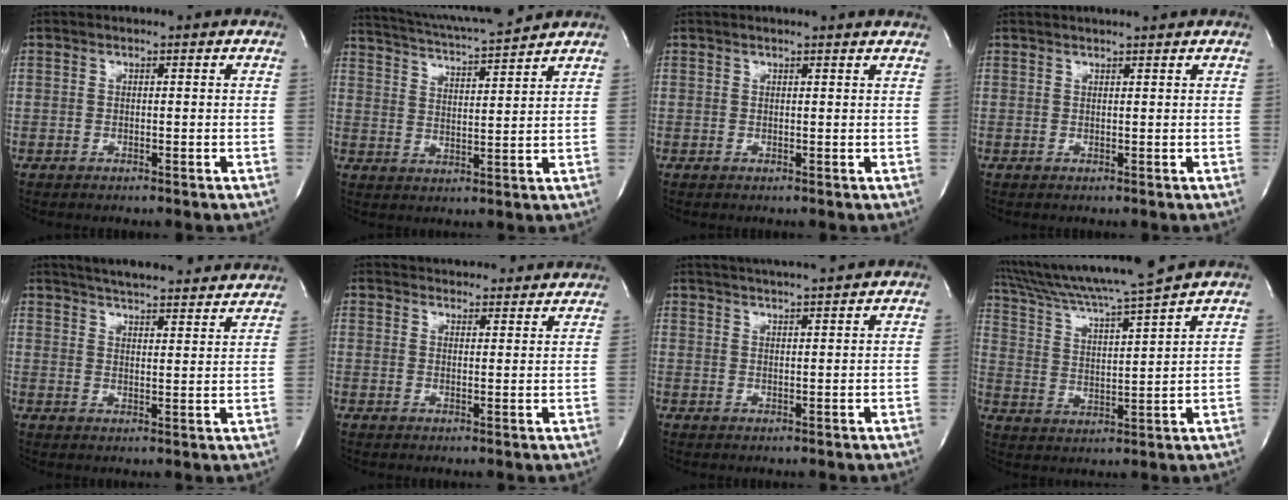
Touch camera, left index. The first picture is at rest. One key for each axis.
{"total": 12.5, "fx": 11.7, "fy": -0.2, "fz": 4.3, "tx": -0.087, "ty": 0.011, "tz": 0.185}
{"total": 4.8, "fx": 4.6, "fy": -0.1, "fz": 1.5, "tx": -0.020, "ty": 0.009, "tz": 0.039}
{"total": 3.8, "fx": 3.5, "fy": -0.1, "fz": 1.5, "tx": -0.021, "ty": 0.019, "tz": 0.045}
{"total": 23.4, "fx": 21.7, "fy": 3.2, "fz": 8.1, "tx": -0.130, "ty": -0.010, "tz": 0.276}
{"total": 13.8, "fx": 13.1, "fy": 3.0, "fz": 3.0, "tx": -0.031, "ty": 0.020, "tz": 0.161}
{"total": 9.4, "fx": 8.7, "fy": -0.3, "fz": 3.6, "tx": -0.065, "ty": 0.021, "tz": 0.126}
{"total": 14.7, "fx": 12.9, "fy": -1.7, "fz": 6.9, "tx": -0.129, "ty": 0.003, "tz": 0.219}